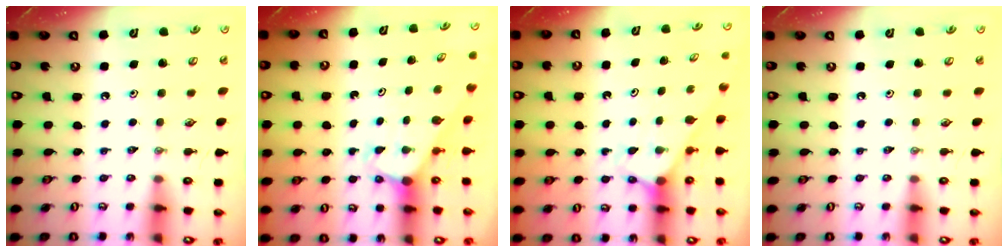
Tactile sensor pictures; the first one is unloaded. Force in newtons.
{"total": 2.9, "press": 2.9, "slide": 0.1}
{"total": 4.0, "press": 4.0, "slide": 0.2}
{"total": 0.0}